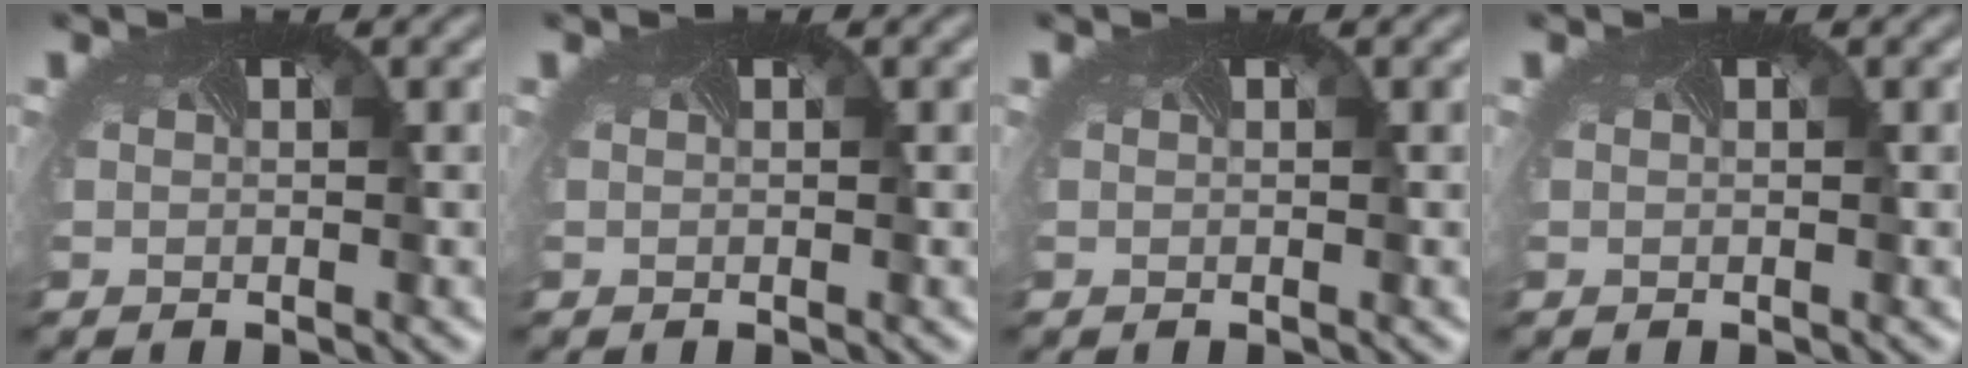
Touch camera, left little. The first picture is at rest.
{"total": 0.0}
{"total": 0.0}
{"total": 0.0}